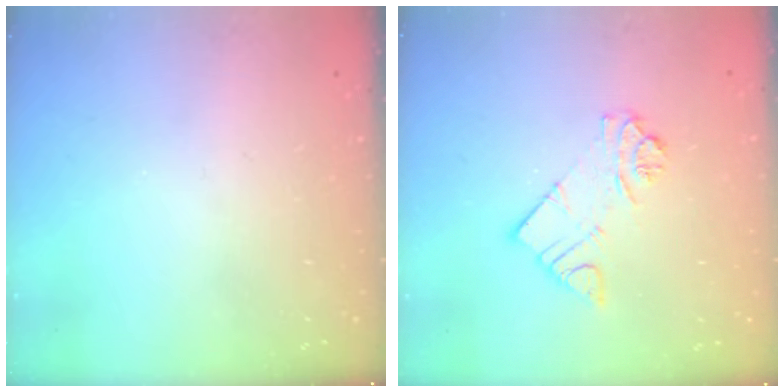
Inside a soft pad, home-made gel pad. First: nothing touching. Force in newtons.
{"total": 7.8, "press": 7.8, "slide": 0.8}